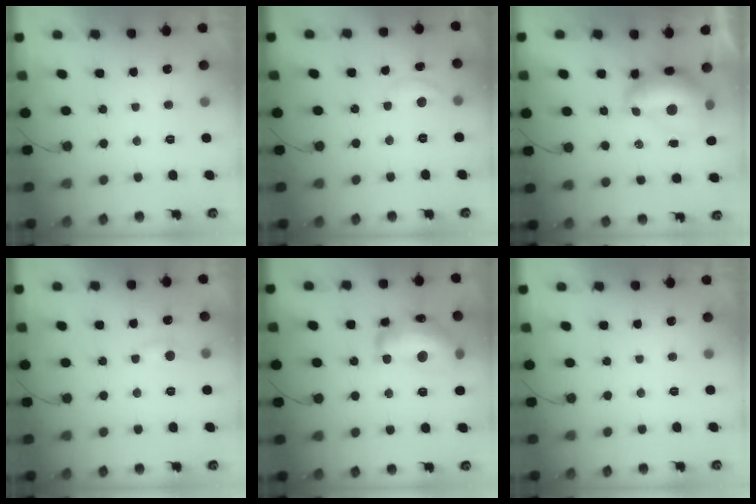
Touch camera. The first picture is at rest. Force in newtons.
{"total": 5.0, "press": 4.9, "slide": 0.2}
{"total": 10.0, "press": 9.9, "slide": 1.0}
{"total": 4.7, "press": 4.6, "slide": 0.6}
{"total": 19.6, "press": 19.6, "slide": 1.1}
{"total": 0.0}